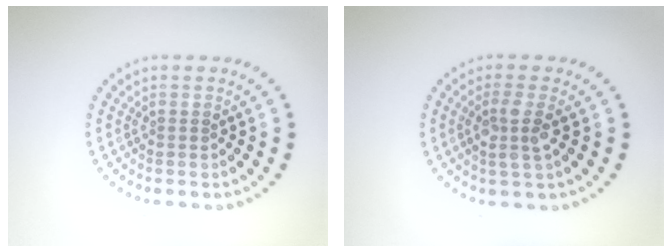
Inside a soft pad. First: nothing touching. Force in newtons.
{"total": 2.5, "press": 2.2, "slide": 1.2}